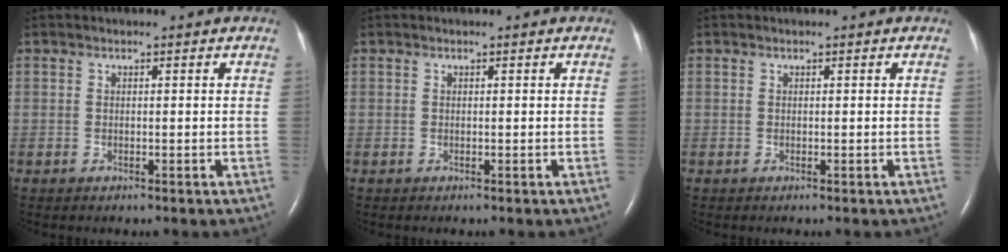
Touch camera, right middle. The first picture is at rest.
{"total": 0.0}
{"total": 0.0}